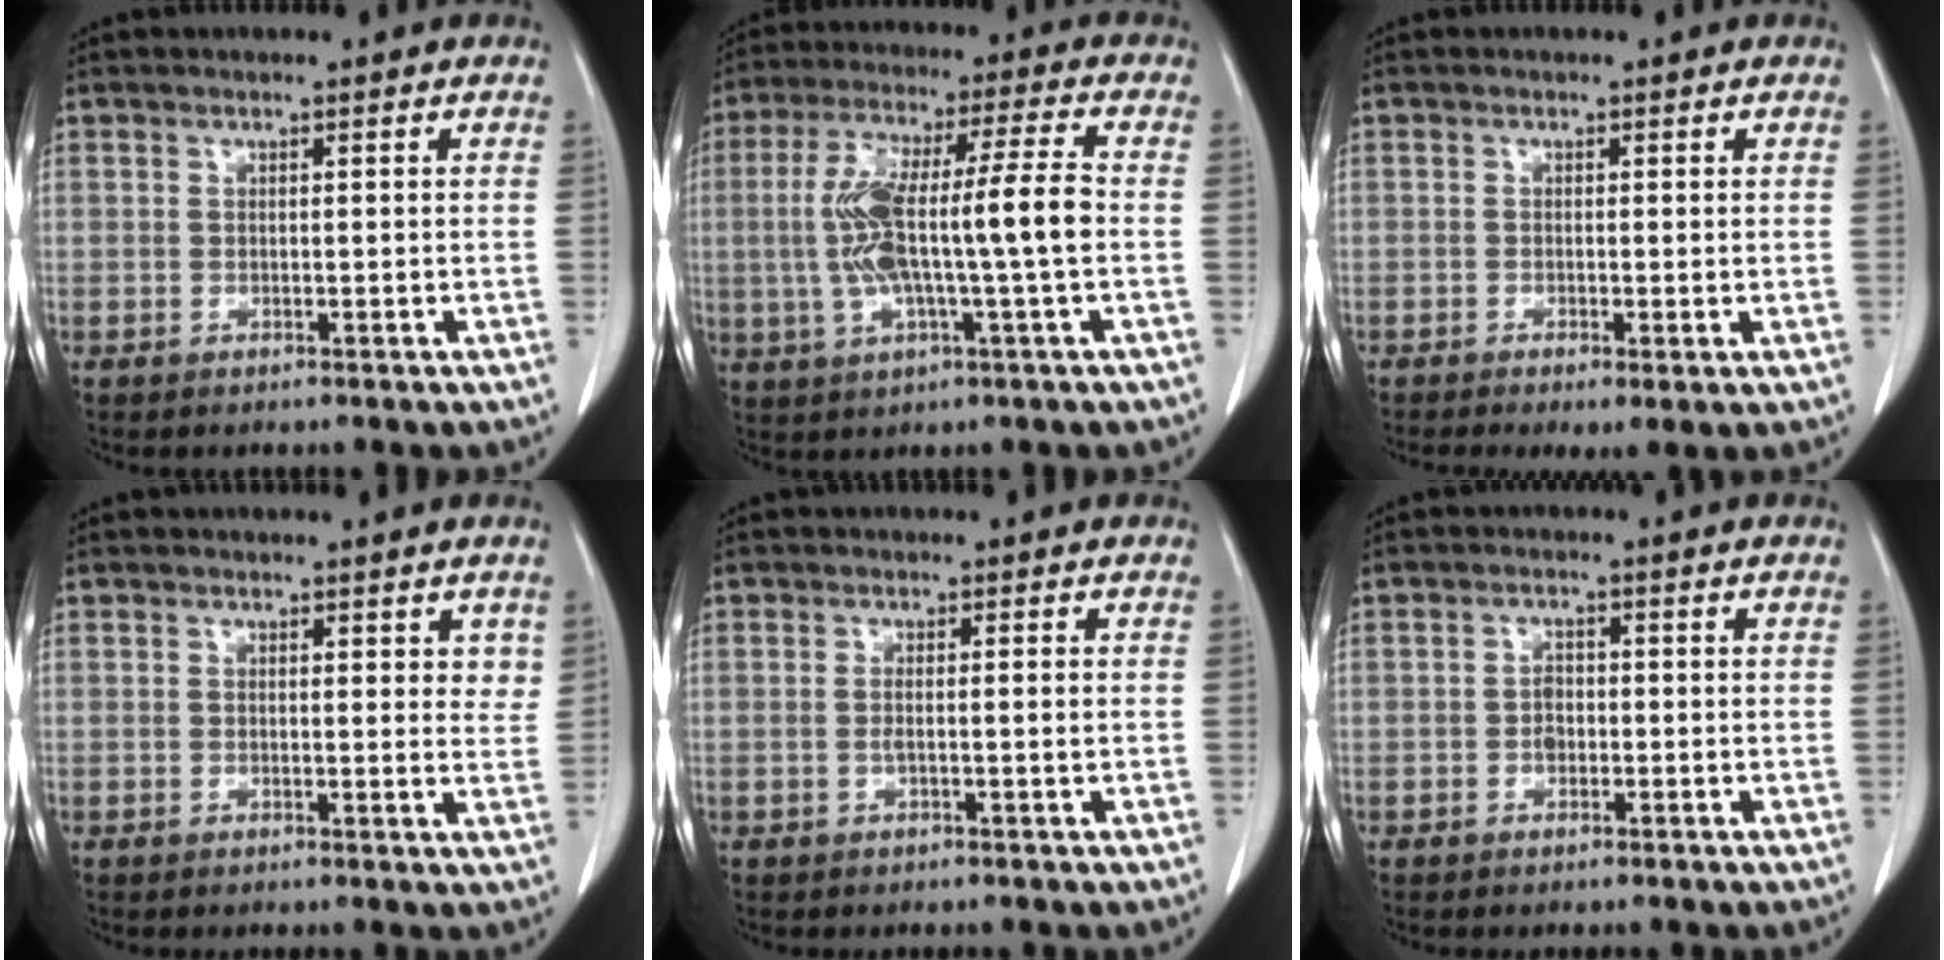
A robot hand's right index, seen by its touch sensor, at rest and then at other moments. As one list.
[{"total": 13.6, "force": [-0.8, 1.1, 13.6], "torque": [-0.265, 0.021, -0.015]}, {"total": 3.0, "force": [-1.2, 0.7, 2.6], "torque": [-0.040, -0.009, -0.016]}, {"total": 2.9, "force": [1.8, 1.1, 2.0], "torque": [-0.015, -0.009, 0.019]}, {"total": 1.7, "force": [-0.2, 0.0, 1.6], "torque": [-0.032, -0.002, -0.003]}, {"total": 1.8, "force": [-0.4, 1.3, 1.2], "torque": [-0.018, 0.005, -0.008]}]